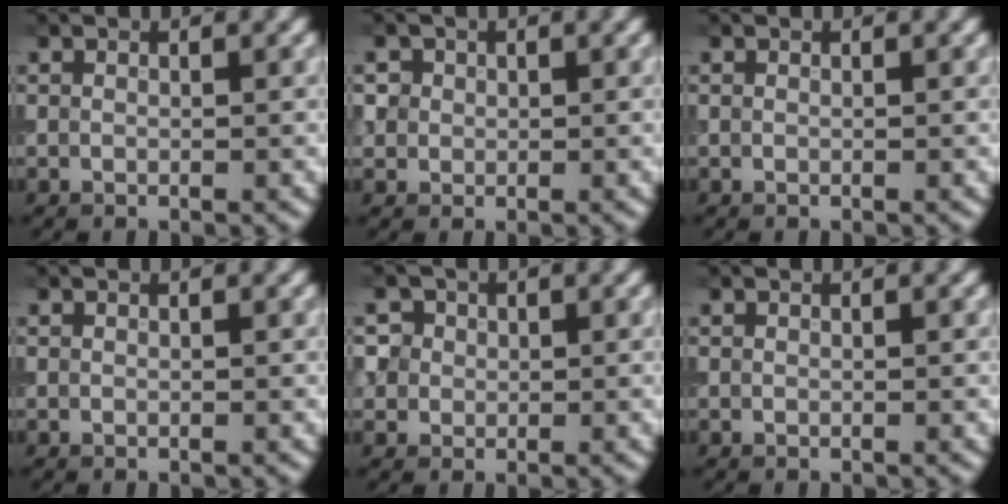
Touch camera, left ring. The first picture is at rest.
{"total": 2.2, "force": [0.9, 1.9, 0.7], "torque": [-0.008, 0.002, 0.020]}
{"total": 0.0}
{"total": 0.0}
{"total": 4.2, "force": [1.4, 3.7, 1.4], "torque": [-0.012, 0.018, 0.014]}
{"total": 0.0}